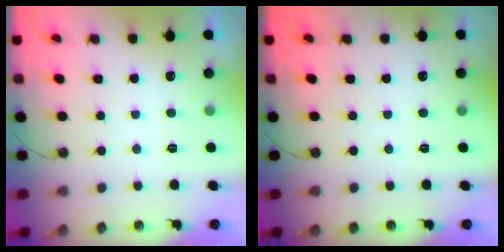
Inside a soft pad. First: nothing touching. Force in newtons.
{"total": 0.0}